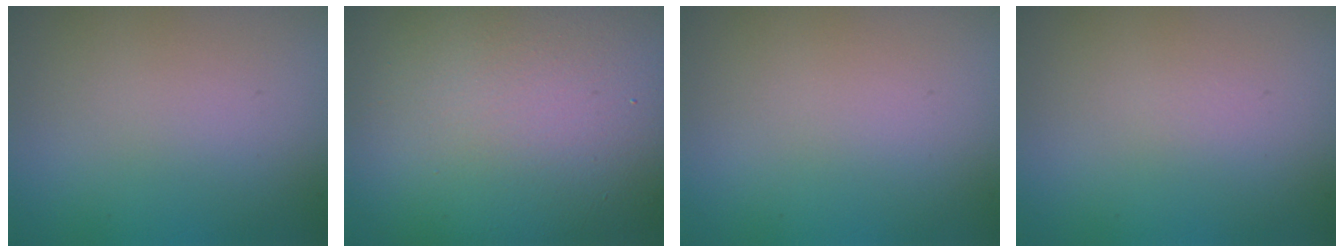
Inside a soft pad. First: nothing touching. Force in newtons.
{"total": 17.7, "press": 17.7, "slide": 1.2}
{"total": 0.0}
{"total": 0.0}